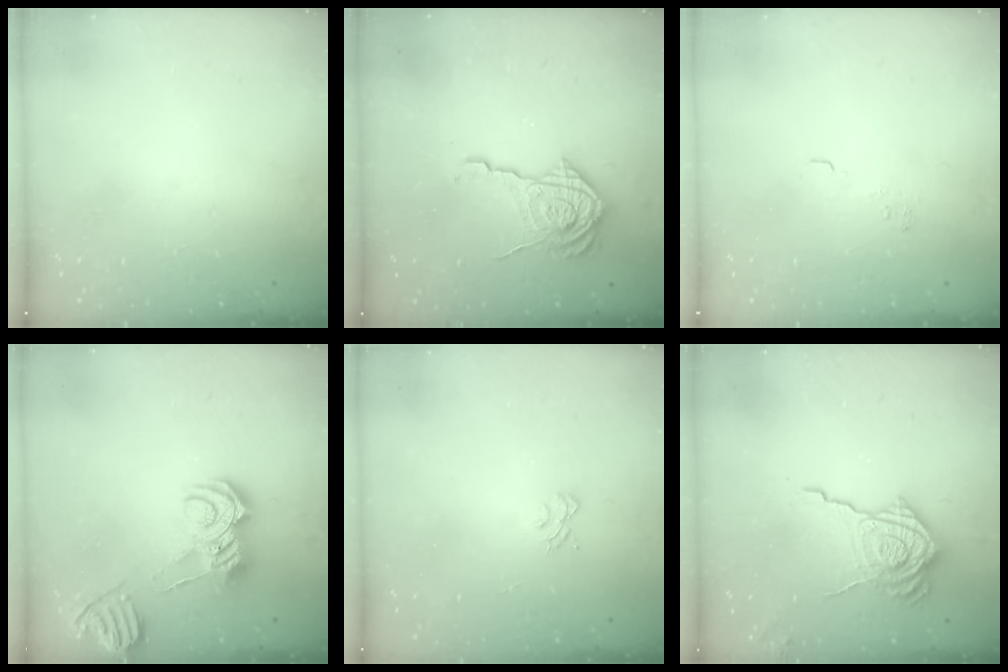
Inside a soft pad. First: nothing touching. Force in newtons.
{"total": 13.6, "press": 13.5, "slide": 1.5}
{"total": 6.9, "press": 6.8, "slide": 1.2}
{"total": 13.0, "press": 12.9, "slide": 1.8}
{"total": 5.1, "press": 5.1, "slide": 0.4}
{"total": 16.3, "press": 16.2, "slide": 1.2}